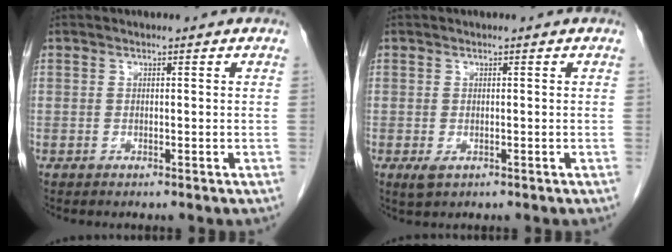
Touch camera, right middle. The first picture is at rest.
{"total": 1.6, "force": [-0.6, 0.8, 1.2], "torque": [-0.023, -0.004, -0.002]}